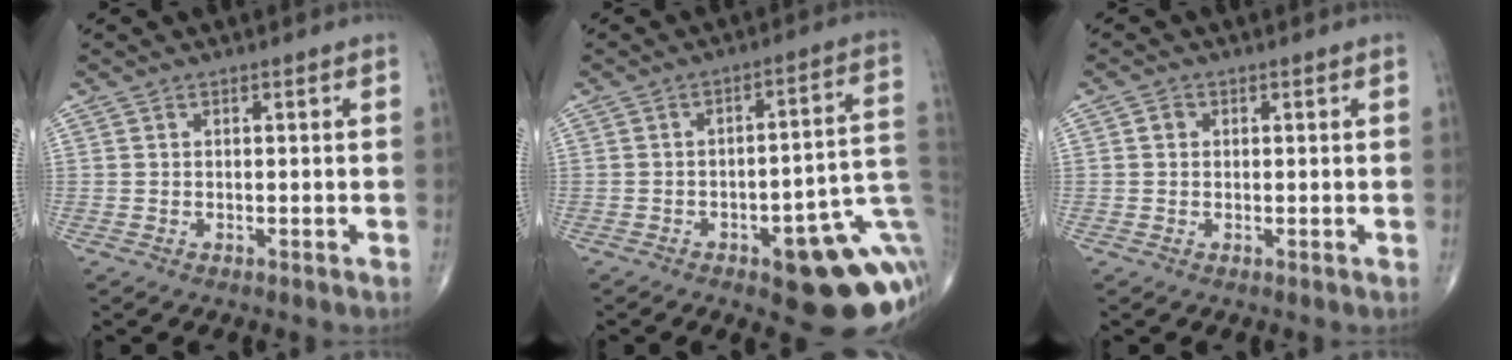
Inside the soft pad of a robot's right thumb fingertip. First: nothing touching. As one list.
[{"total": 19.2, "force": [-5.8, 6.6, 17.1], "torque": [-0.150, 0.035, -0.058]}, {"total": 1.3, "force": [0.2, 1.2, 0.6], "torque": [-0.005, 0.003, 0.000]}]